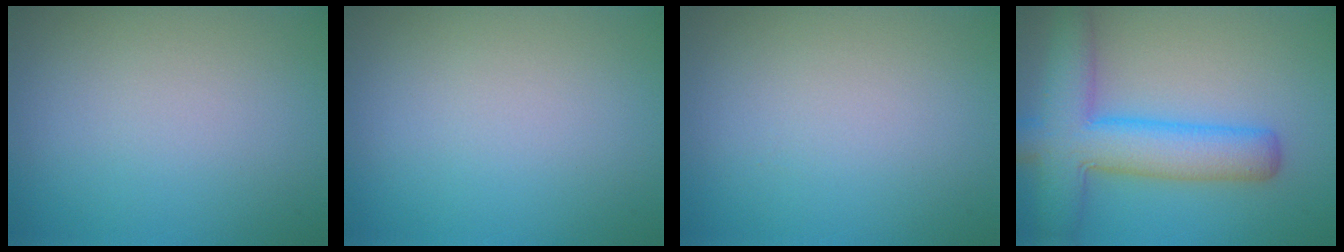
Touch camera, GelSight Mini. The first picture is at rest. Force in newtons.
{"total": 0.0}
{"total": 0.0}
{"total": 7.5, "press": 7.5, "slide": 0.3}